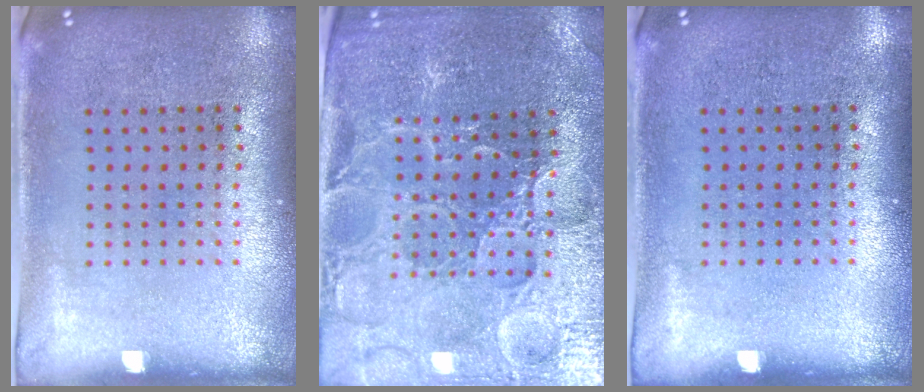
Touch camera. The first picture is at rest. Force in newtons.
{"total": 3.5, "press": 3.4, "slide": 0.6}
{"total": 0.0}